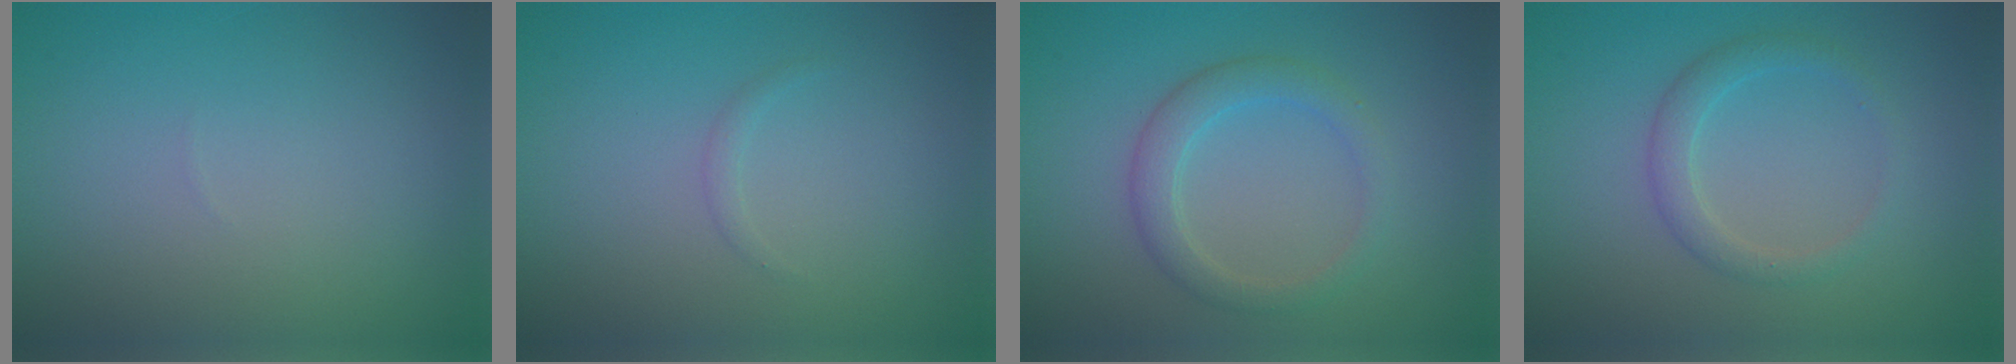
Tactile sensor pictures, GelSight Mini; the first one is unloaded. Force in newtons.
{"total": 0.5, "press": 0.5, "slide": 0.0}
{"total": 2.8, "press": 2.8, "slide": 0.2}
{"total": 2.1, "press": 2.1, "slide": 0.1}